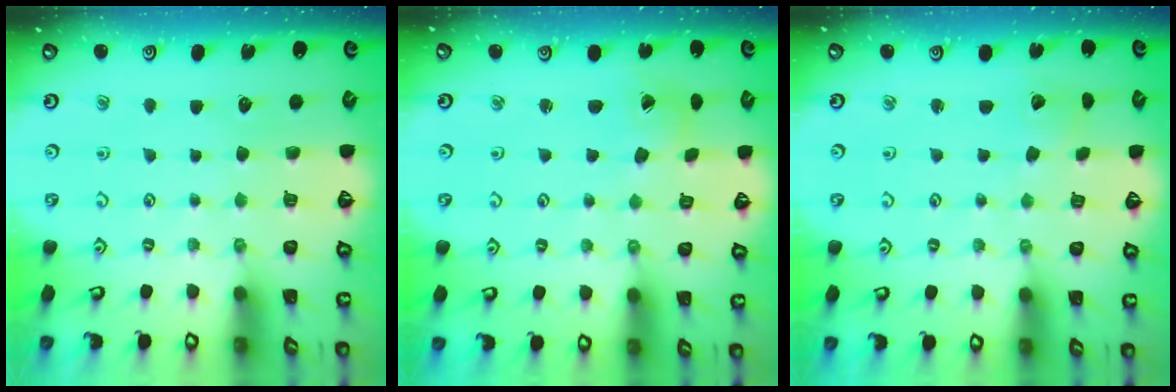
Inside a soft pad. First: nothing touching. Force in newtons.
{"total": 1.7, "press": 1.6, "slide": 0.2}
{"total": 2.8, "press": 2.8, "slide": 0.2}